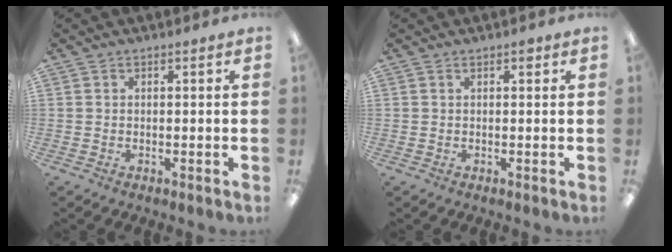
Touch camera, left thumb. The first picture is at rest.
{"total": 1.1, "force": [0.5, 0.6, 0.7], "torque": [-0.006, 0.001, 0.007]}